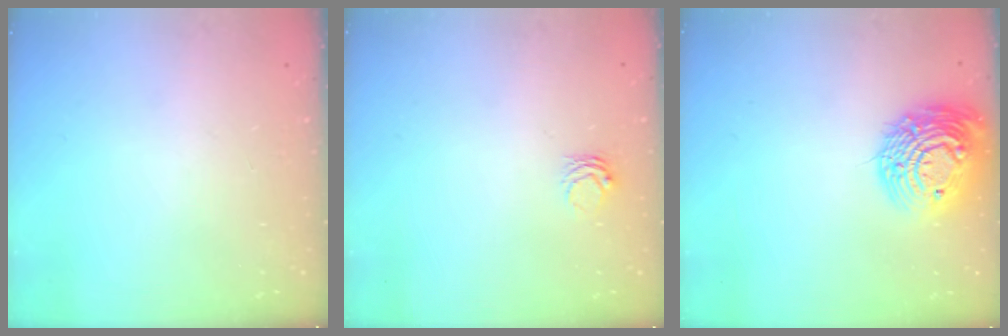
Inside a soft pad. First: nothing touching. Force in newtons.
{"total": 3.5, "press": 3.4, "slide": 0.5}
{"total": 17.0, "press": 17.0, "slide": 0.6}